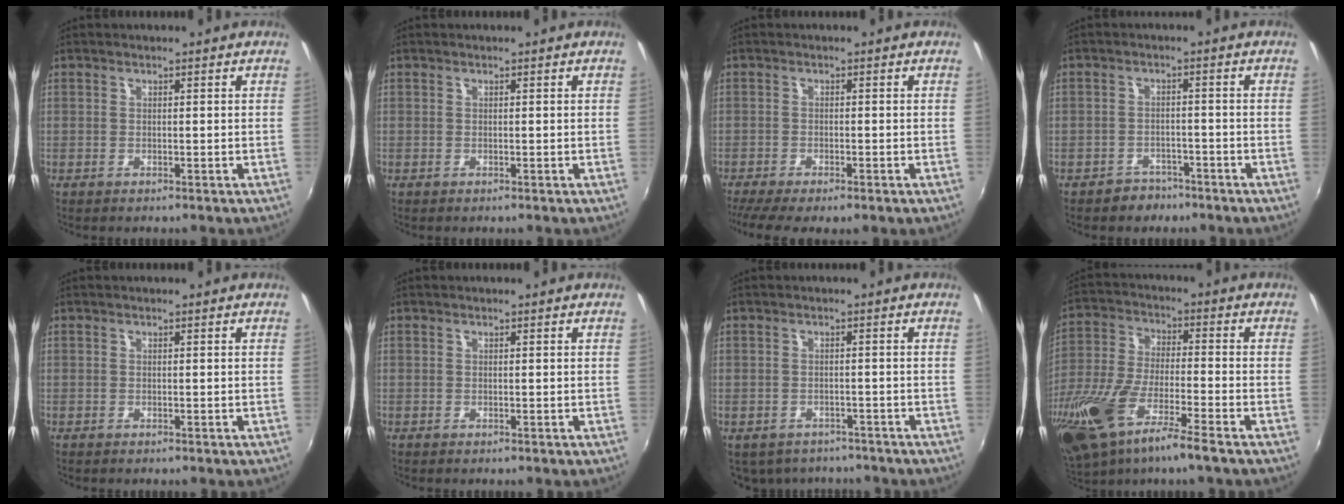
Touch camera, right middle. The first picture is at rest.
{"total": 0.0}
{"total": 6.6, "force": [-4.9, 1.1, 4.3], "torque": [-0.094, -0.033, -0.081]}
{"total": 3.9, "force": [-2.8, 2.7, -0.1], "torque": [-0.007, 0.015, -0.042]}
{"total": 0.0}
{"total": 0.0}
{"total": 7.5, "force": [-6.0, 3.9, 2.1], "torque": [-0.050, -0.014, -0.079]}
{"total": 19.0, "force": [-11.9, 3.9, 14.3], "torque": [-0.300, -0.055, -0.221]}